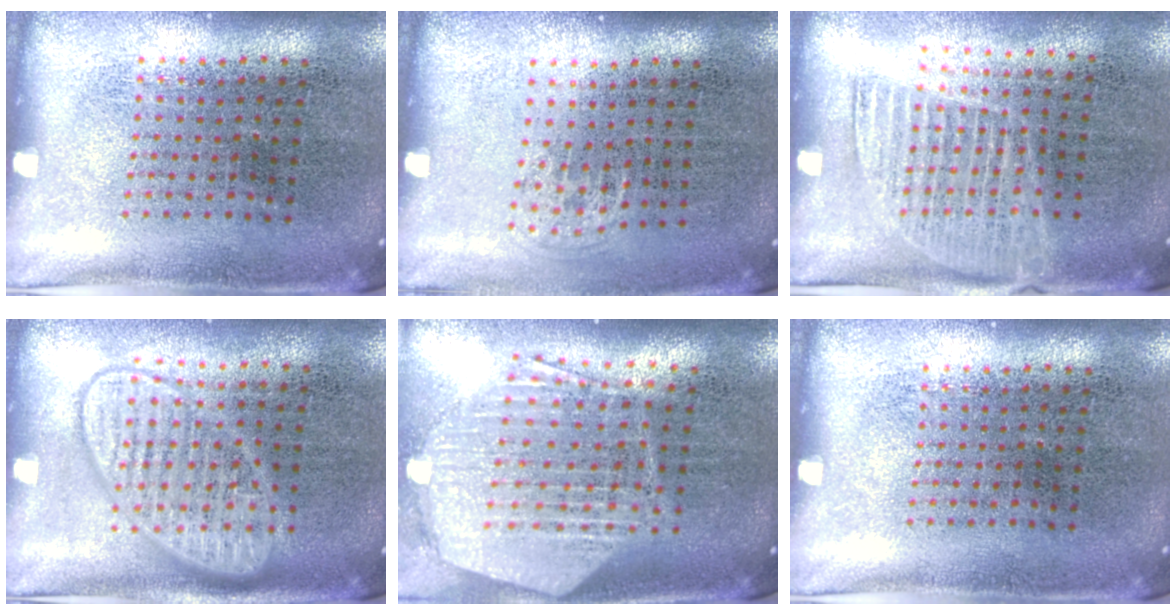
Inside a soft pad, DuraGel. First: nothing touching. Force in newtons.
{"total": 0.6, "press": 0.5, "slide": 0.3}
{"total": 1.3, "press": 1.2, "slide": 0.7}
{"total": 2.4, "press": 2.4, "slide": 0.3}
{"total": 1.8, "press": 1.7, "slide": 0.7}
{"total": 0.0}